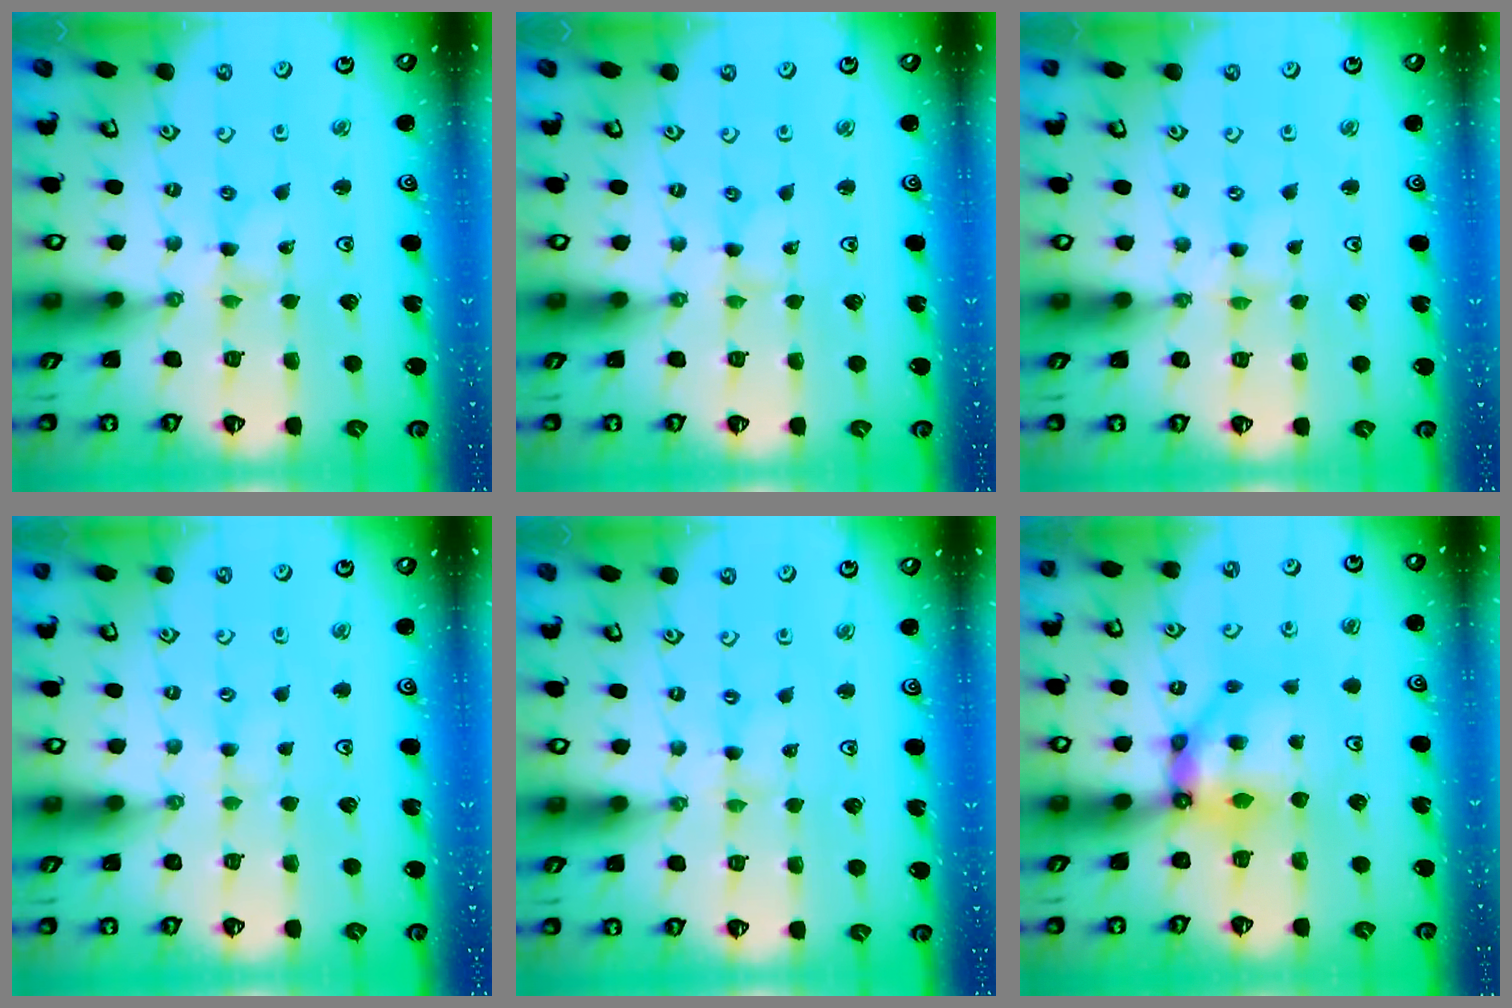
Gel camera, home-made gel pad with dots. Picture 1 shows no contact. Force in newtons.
{"total": 0.0}
{"total": 0.6, "press": 0.6, "slide": 0.2}
{"total": 1.7, "press": 1.7, "slide": 0.3}
{"total": 0.7, "press": 0.7, "slide": 0.2}
{"total": 9.0, "press": 9.0, "slide": 0.8}